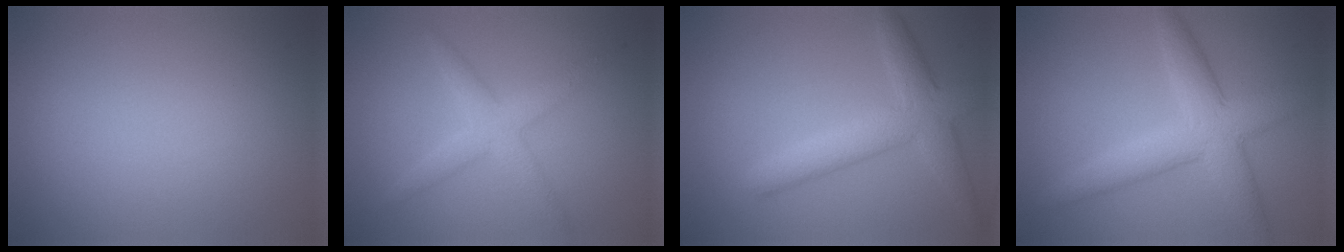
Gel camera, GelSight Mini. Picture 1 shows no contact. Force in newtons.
{"total": 3.0, "press": 3.0, "slide": 0.1}
{"total": 4.5, "press": 4.5, "slide": 0.1}
{"total": 5.7, "press": 5.7, "slide": 0.4}